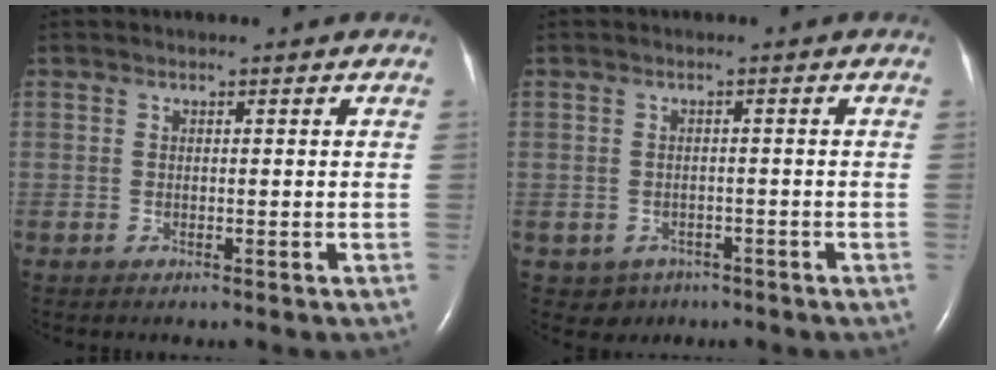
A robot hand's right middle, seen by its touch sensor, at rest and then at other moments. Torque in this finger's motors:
{"motor_torque": [-0.10, 0.01, -0.05, -0.02]}